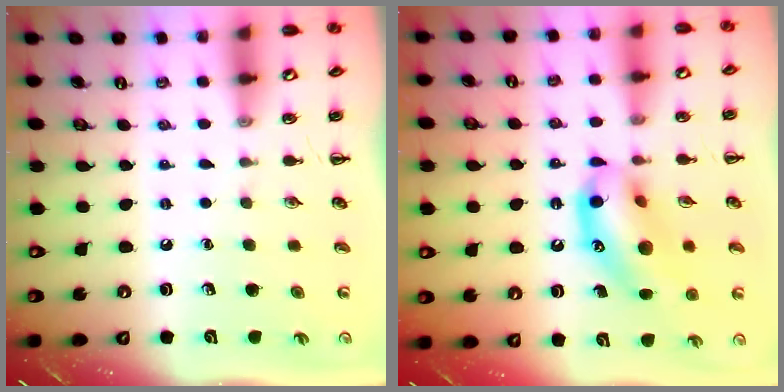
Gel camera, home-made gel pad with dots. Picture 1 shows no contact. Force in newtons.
{"total": 15.1, "press": 14.7, "slide": 3.3}